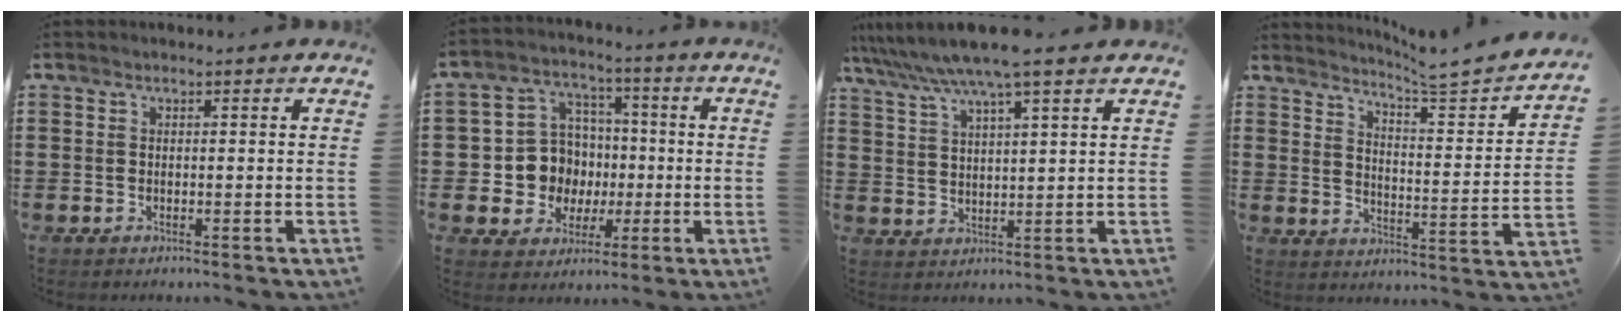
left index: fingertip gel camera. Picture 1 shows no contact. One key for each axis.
{"total": 9.2, "fx": 0.3, "fy": 9.0, "fz": 2.2, "tx": -0.079, "ty": 0.009, "tz": 0.019}
{"total": 7.4, "fx": 6.1, "fy": -0.2, "fz": 4.2, "tx": -0.099, "ty": -0.025, "tz": 0.105}
{"total": 4.6, "fx": 4.2, "fy": -0.8, "fz": 1.9, "tx": -0.043, "ty": -0.045, "tz": 0.057}